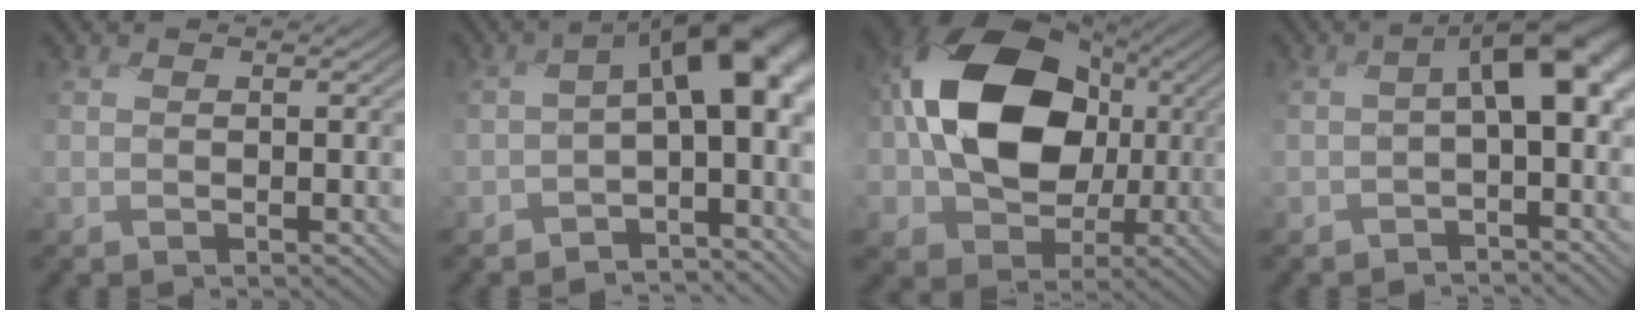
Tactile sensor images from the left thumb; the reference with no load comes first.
{"total": 11.3, "force": [-1.9, 5.9, 9.5], "torque": [-0.146, -0.012, -0.033]}
{"total": 16.6, "force": [0.8, 12.7, 10.7], "torque": [-0.198, 0.005, 0.007]}
{"total": 7.1, "force": [-0.8, 3.2, 6.2], "torque": [-0.101, 0.001, -0.022]}